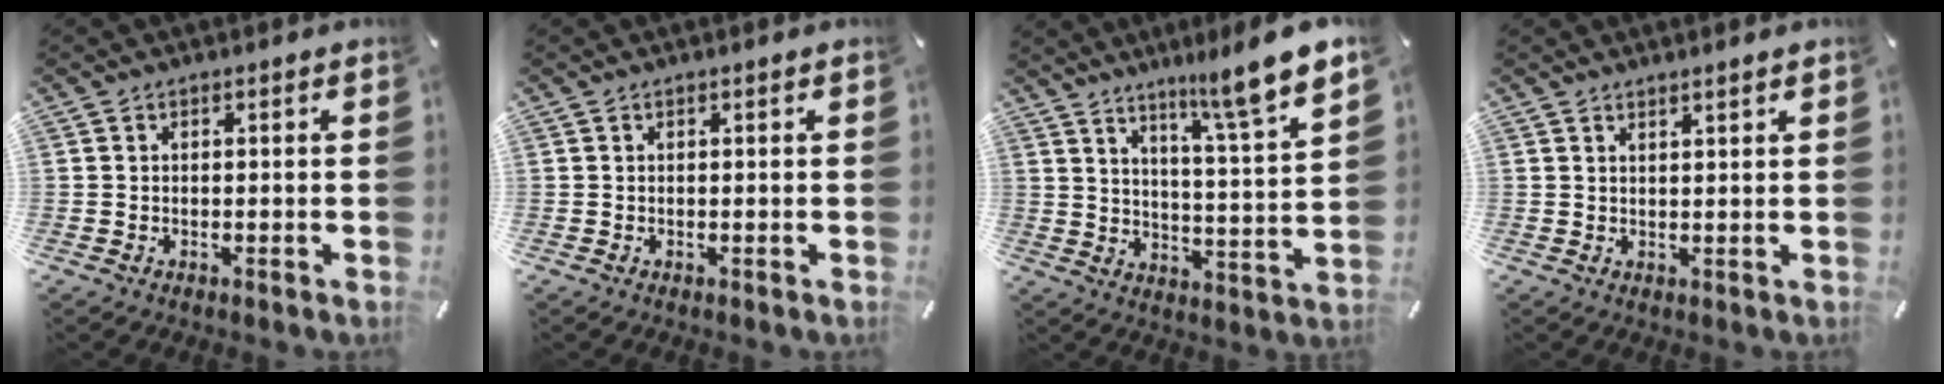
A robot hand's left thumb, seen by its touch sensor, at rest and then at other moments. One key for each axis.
{"total": 0.0}
{"total": 10.9, "fx": 9.1, "fy": -0.5, "fz": 6.0, "tx": -0.097, "ty": -0.078, "tz": 0.144}
{"total": 1.6, "fx": 1.5, "fy": -0.4, "fz": 0.4, "tx": -0.009, "ty": -0.008, "tz": 0.028}